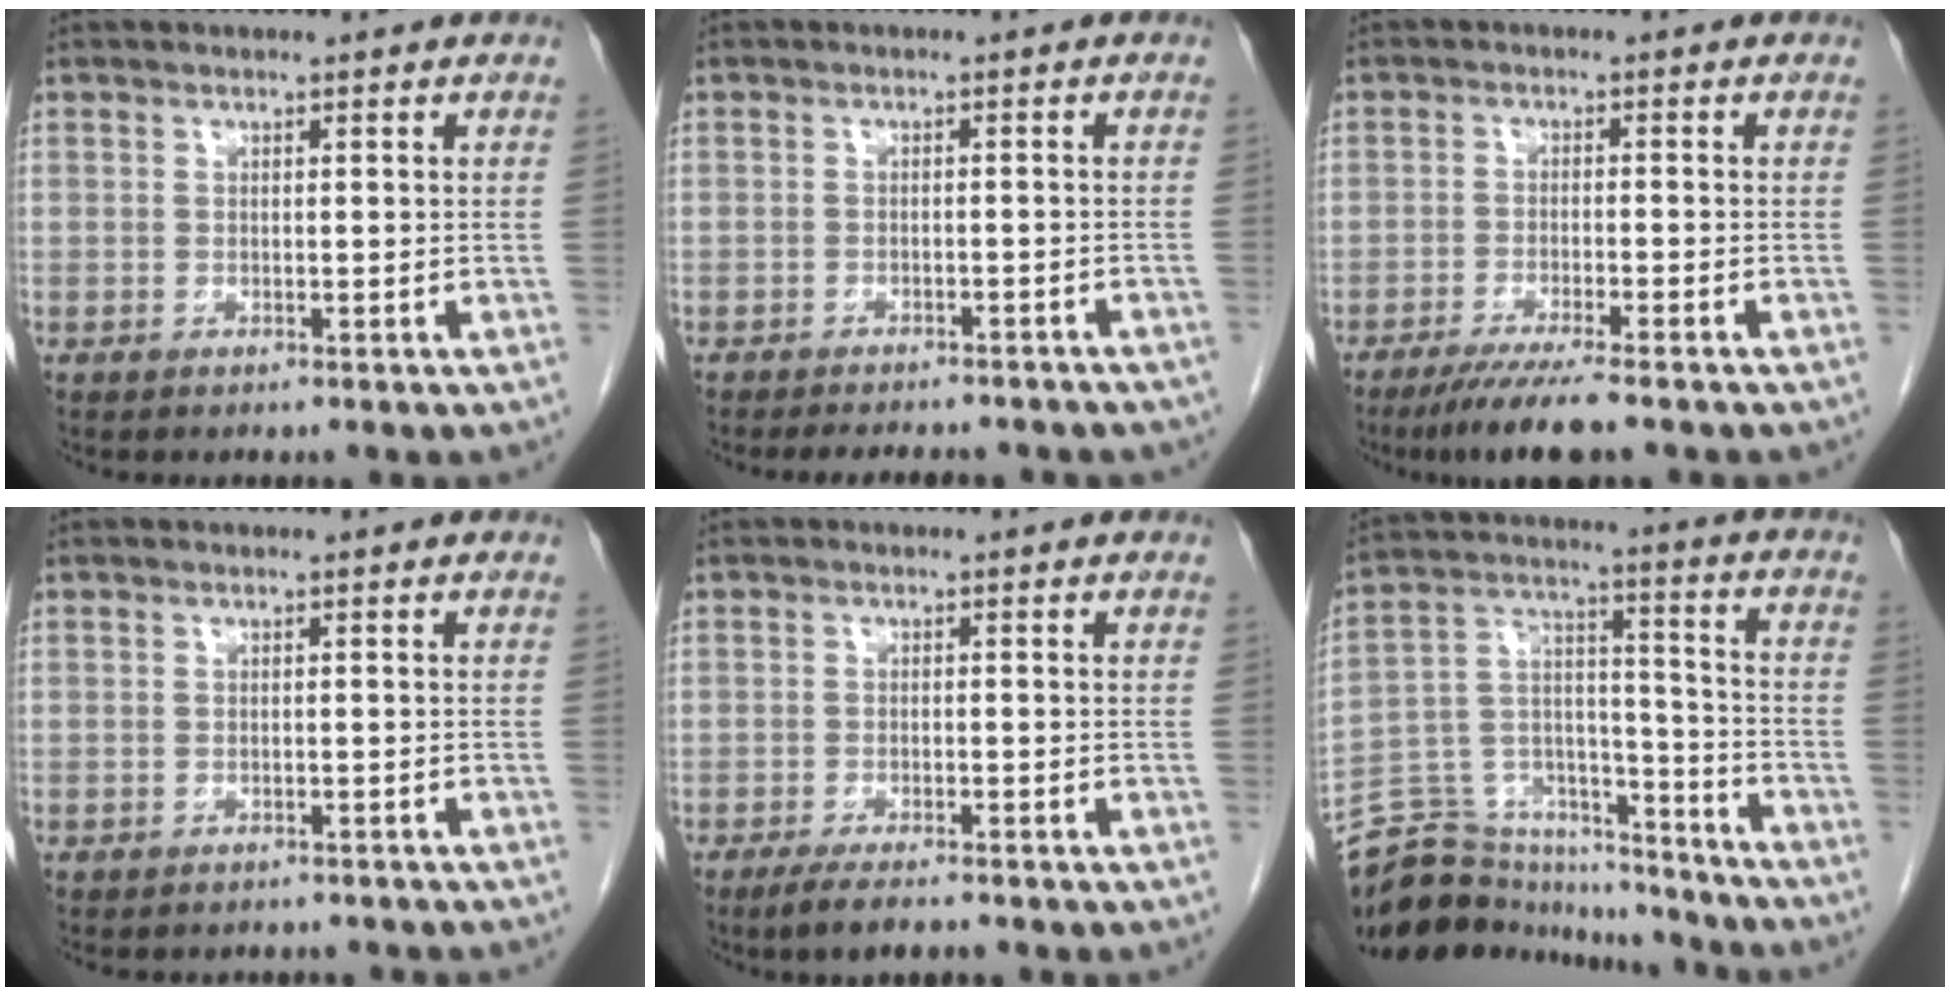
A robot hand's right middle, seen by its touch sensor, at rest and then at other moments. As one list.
[{"total": 10.9, "force": [-9.6, 3.1, 4.1], "torque": [-0.054, 0.002, -0.103]}, {"total": 7.3, "force": [-5.6, 0.1, 4.7], "torque": [-0.074, -0.018, -0.091]}, {"total": 4.4, "force": [-3.9, 1.8, 1.0], "torque": [-0.012, 0.001, -0.044]}, {"total": 4.2, "force": [-3.3, 0.7, 2.4], "torque": [-0.046, -0.008, -0.055]}, {"total": 15.9, "force": [-14.5, 5.5, 3.6], "torque": [-0.079, 0.031, -0.230]}]